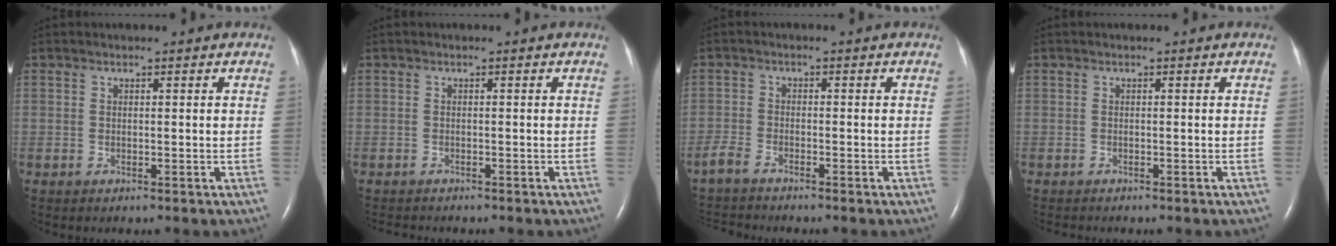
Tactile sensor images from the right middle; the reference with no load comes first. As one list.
[{"total": 2.5, "force": [-2.3, 0.6, 0.8], "torque": [-0.012, -0.006, -0.029]}, {"total": 3.6, "force": [-3.5, 0.1, 1.0], "torque": [-0.022, -0.015, -0.066]}, {"total": 1.1, "force": [-1.0, 0.2, 0.3], "torque": [-0.008, -0.003, -0.012]}]